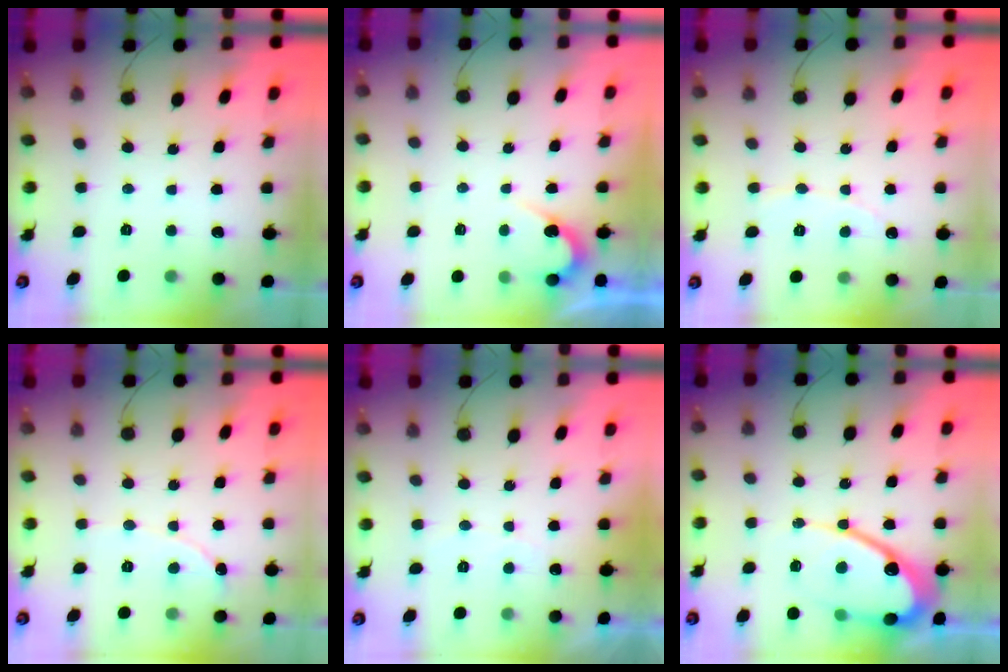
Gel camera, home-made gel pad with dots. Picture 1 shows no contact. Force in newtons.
{"total": 3.8, "press": 3.8, "slide": 0.2}
{"total": 3.3, "press": 3.3, "slide": 0.2}
{"total": 1.7, "press": 1.7, "slide": 0.1}
{"total": 3.3, "press": 3.3, "slide": 0.2}
{"total": 16.8, "press": 16.8, "slide": 1.0}